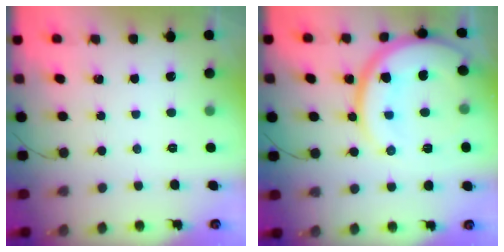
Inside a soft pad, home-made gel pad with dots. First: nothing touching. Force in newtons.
{"total": 19.2, "press": 19.1, "slide": 1.4}